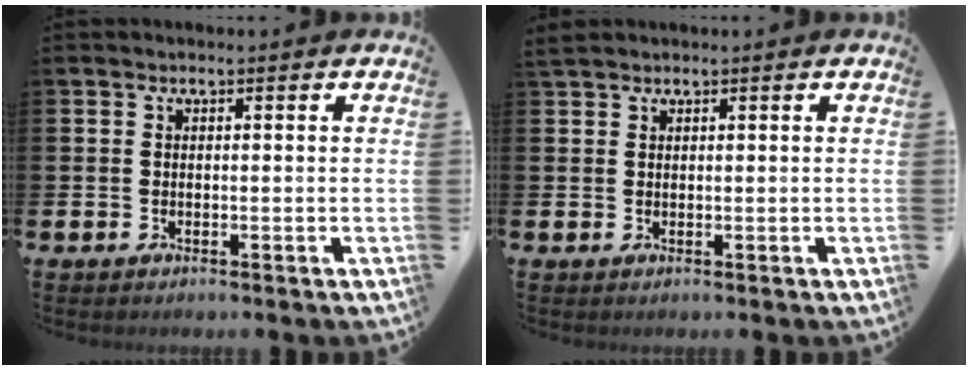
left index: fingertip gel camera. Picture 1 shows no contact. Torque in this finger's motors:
{"motor_torque": [0.08, -0.02, 0.24, 0.05]}